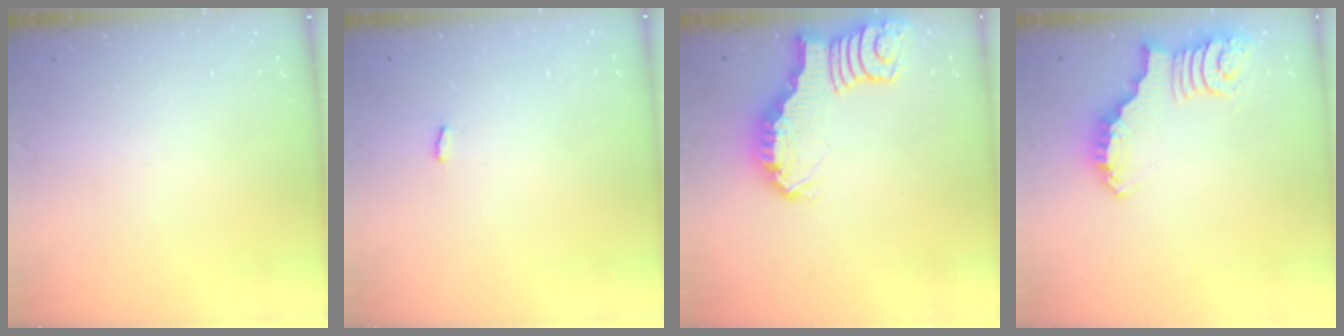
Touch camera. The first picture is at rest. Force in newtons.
{"total": 2.2, "press": 2.2, "slide": 0.2}
{"total": 2.5, "press": 2.4, "slide": 0.5}
{"total": 2.7, "press": 2.6, "slide": 0.5}